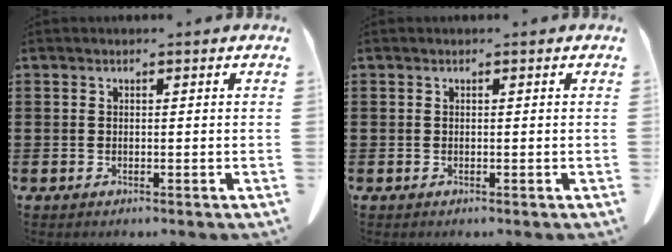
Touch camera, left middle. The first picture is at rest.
{"total": 0.0}